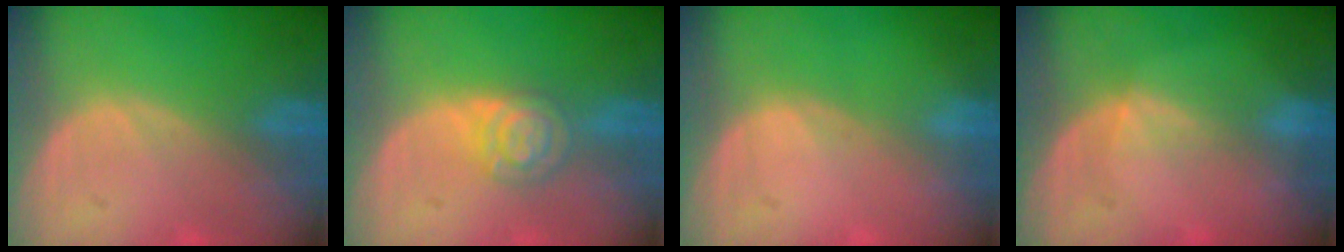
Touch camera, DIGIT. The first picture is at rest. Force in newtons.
{"total": 4.5, "press": 4.5, "slide": 0.1}
{"total": 0.0}
{"total": 1.7, "press": 1.3, "slide": 1.1}